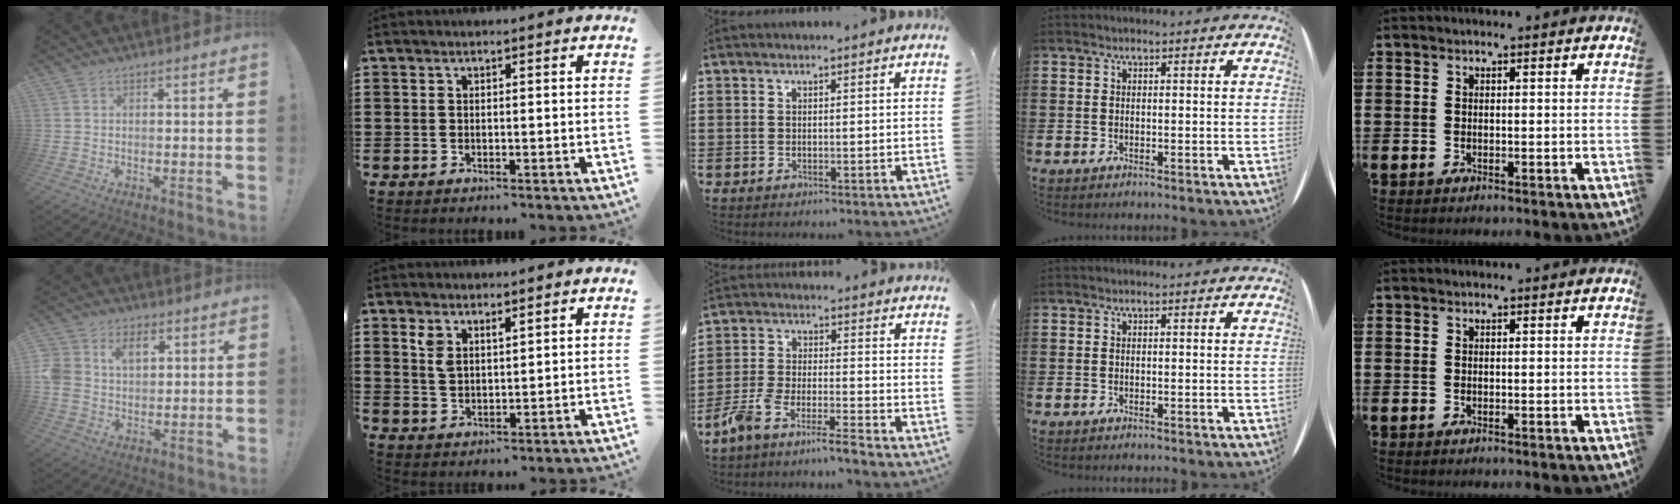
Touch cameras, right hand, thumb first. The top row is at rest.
{"thumb": {"total": 8.8, "force": [3.2, 7.1, 4.3], "torque": [-0.080, -0.005, 0.062]}, "index": {"total": 2.8, "force": [2.0, 1.2, 1.5], "torque": [-0.034, 0.004, 0.037]}, "middle": {"total": 6.1, "force": [-5.8, -0.5, 1.8], "torque": [-0.056, -0.015, -0.119]}}